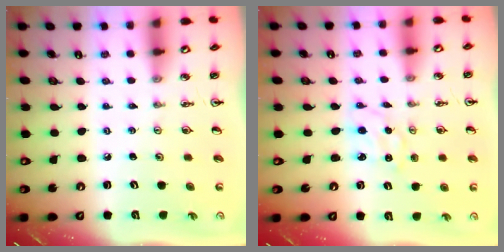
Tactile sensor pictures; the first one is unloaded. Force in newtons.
{"total": 1.7, "press": 1.7, "slide": 0.3}